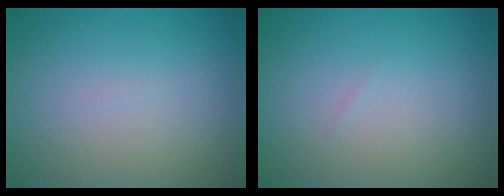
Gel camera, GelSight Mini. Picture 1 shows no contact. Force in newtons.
{"total": 0.0}